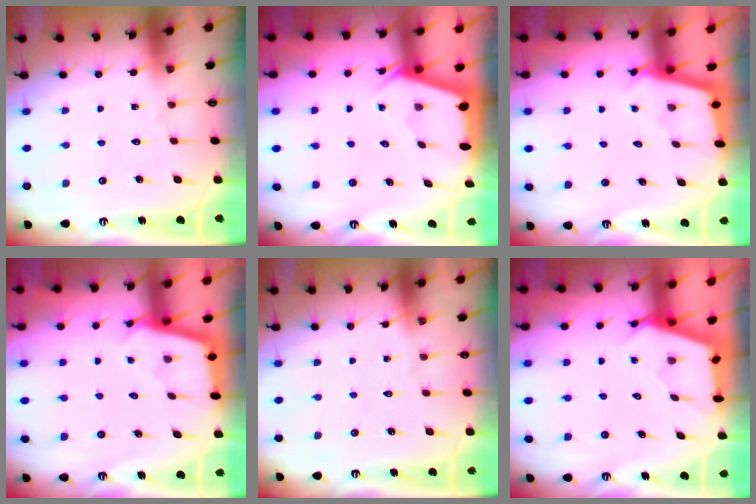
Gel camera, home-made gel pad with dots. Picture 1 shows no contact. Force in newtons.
{"total": 2.4, "press": 2.4, "slide": 0.3}
{"total": 2.4, "press": 2.4, "slide": 0.2}
{"total": 2.9, "press": 2.9, "slide": 0.3}
{"total": 0.0}
{"total": 2.7, "press": 2.7, "slide": 0.3}